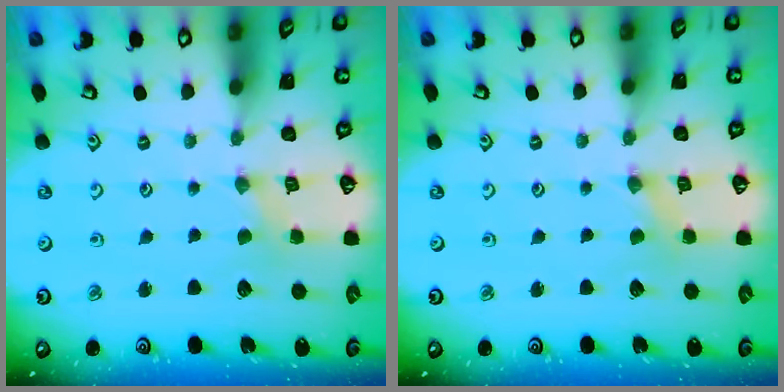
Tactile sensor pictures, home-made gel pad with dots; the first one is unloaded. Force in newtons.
{"total": 0.0}